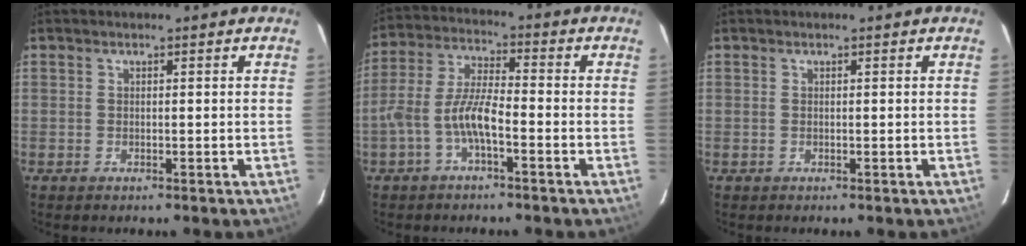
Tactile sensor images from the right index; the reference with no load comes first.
{"total": 7.6, "force": [-3.4, 2.0, 6.5], "torque": [-0.146, 0.013, -0.065]}
{"total": 0.0}